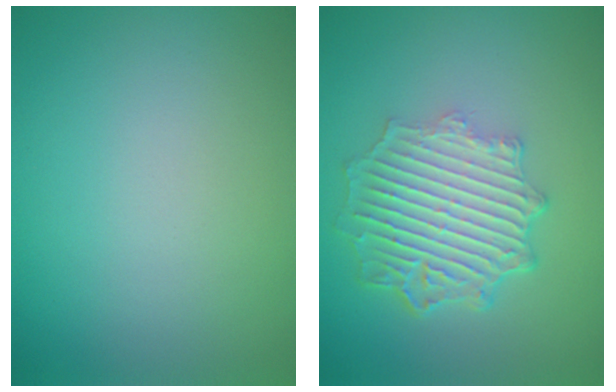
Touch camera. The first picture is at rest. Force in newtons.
{"total": 6.3, "press": 4.7, "slide": 4.2}